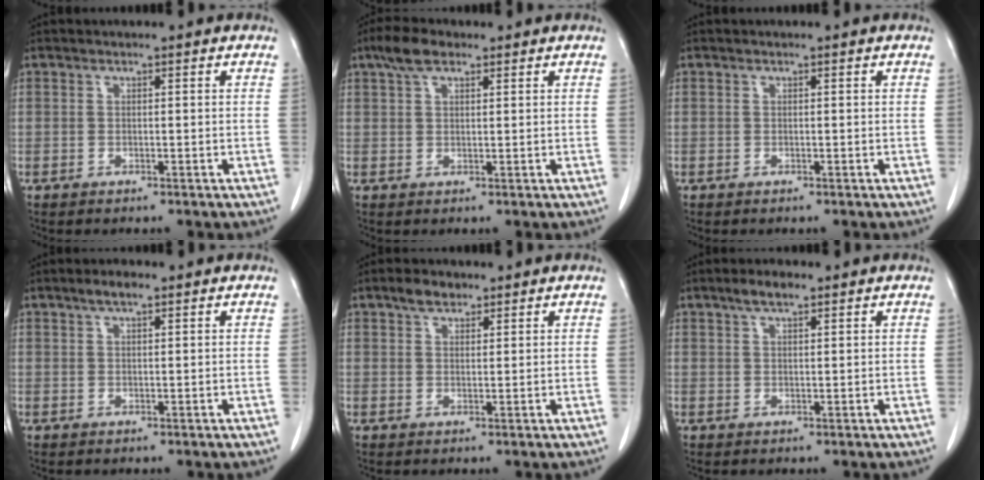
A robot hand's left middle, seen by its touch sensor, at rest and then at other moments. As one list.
[{"total": 4.4, "force": [2.9, 1.8, 2.8], "torque": [-0.062, 0.015, 0.054]}, {"total": 0.0}, {"total": 2.5, "force": [1.7, 0.6, 1.7], "torque": [-0.038, 0.008, 0.030]}, {"total": 3.0, "force": [2.2, 1.5, 1.4], "torque": [-0.029, 0.008, 0.038]}, {"total": 3.2, "force": [2.3, 0.9, 2.2], "torque": [-0.046, 0.008, 0.041]}]